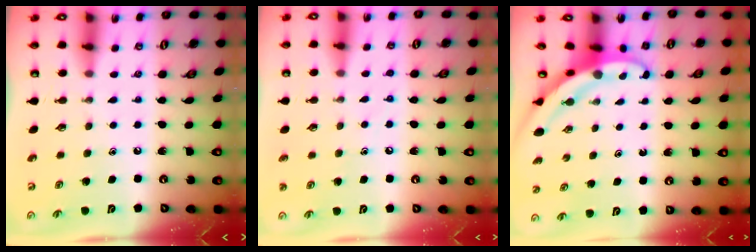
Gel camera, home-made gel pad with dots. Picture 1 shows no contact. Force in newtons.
{"total": 5.6, "press": 5.6, "slide": 0.6}
{"total": 3.1, "press": 3.1, "slide": 0.3}